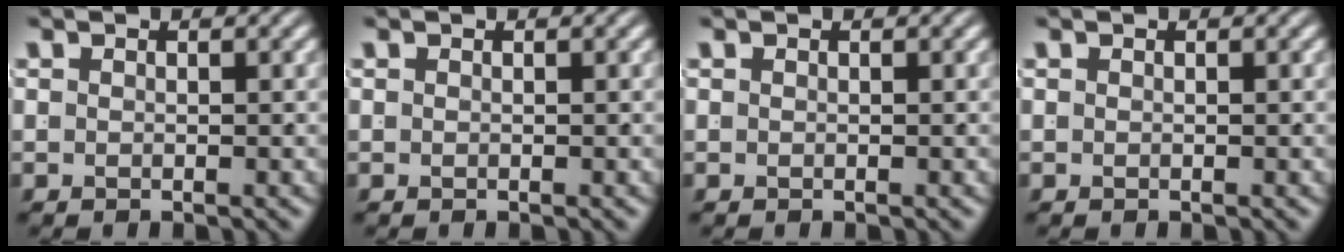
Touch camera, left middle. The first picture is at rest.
{"total": 0.0}
{"total": 0.0}
{"total": 0.0}